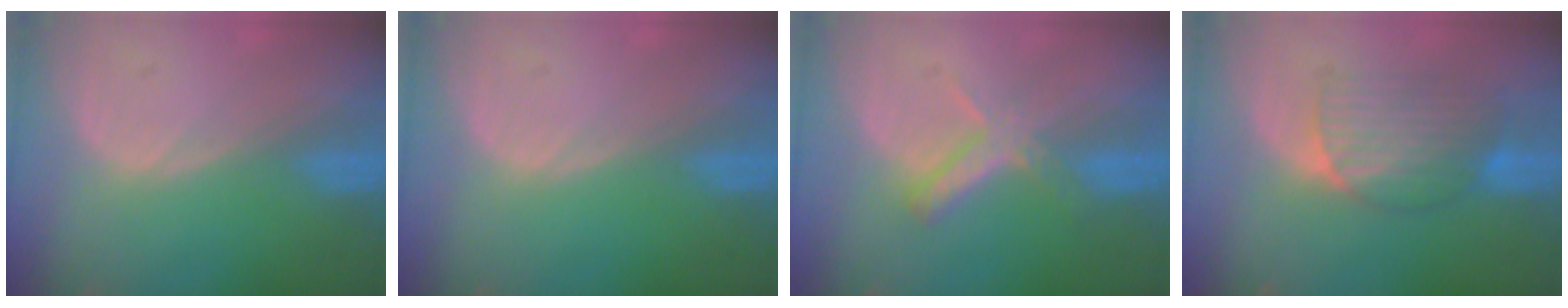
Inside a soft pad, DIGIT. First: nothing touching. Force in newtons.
{"total": 0.0}
{"total": 5.6, "press": 5.2, "slide": 2.2}
{"total": 6.9, "press": 6.9, "slide": 0.4}